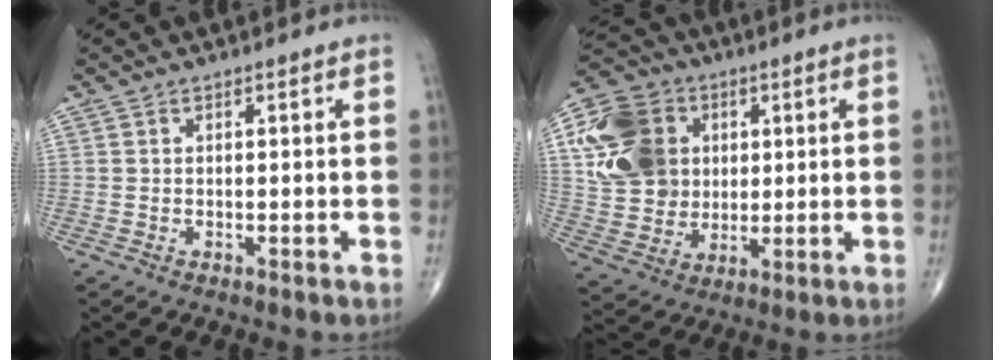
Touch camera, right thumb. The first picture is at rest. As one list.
[{"total": 16.1, "force": [3.7, 13.2, 8.4], "torque": [-0.146, 0.003, 0.066]}]